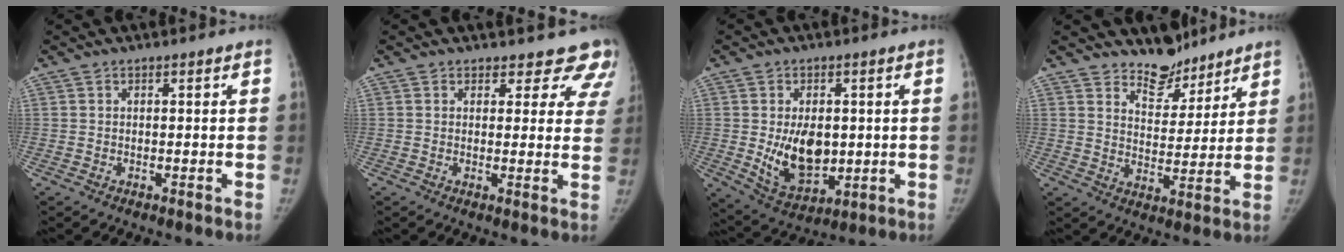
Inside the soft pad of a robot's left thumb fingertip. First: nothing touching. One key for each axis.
{"total": 9.4, "fx": 8.1, "fy": 4.5, "fz": 1.0, "tx": 0.052, "ty": -0.036, "tz": 0.060}
{"total": 11.7, "fx": -0.1, "fy": 7.5, "fz": 9.0, "tx": -0.118, "ty": -0.016, "tz": 0.017}
{"total": 7.7, "fx": 6.7, "fy": 3.8, "fz": 1.0, "tx": 0.021, "ty": -0.057, "tz": 0.119}